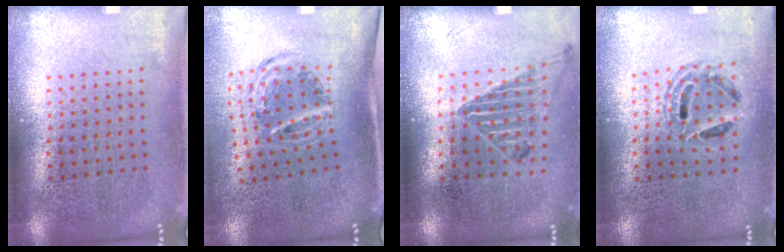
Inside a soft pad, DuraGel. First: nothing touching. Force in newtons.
{"total": 1.1, "press": 1.0, "slide": 0.5}
{"total": 1.0, "press": 1.0, "slide": 0.1}
{"total": 1.4, "press": 1.2, "slide": 0.7}